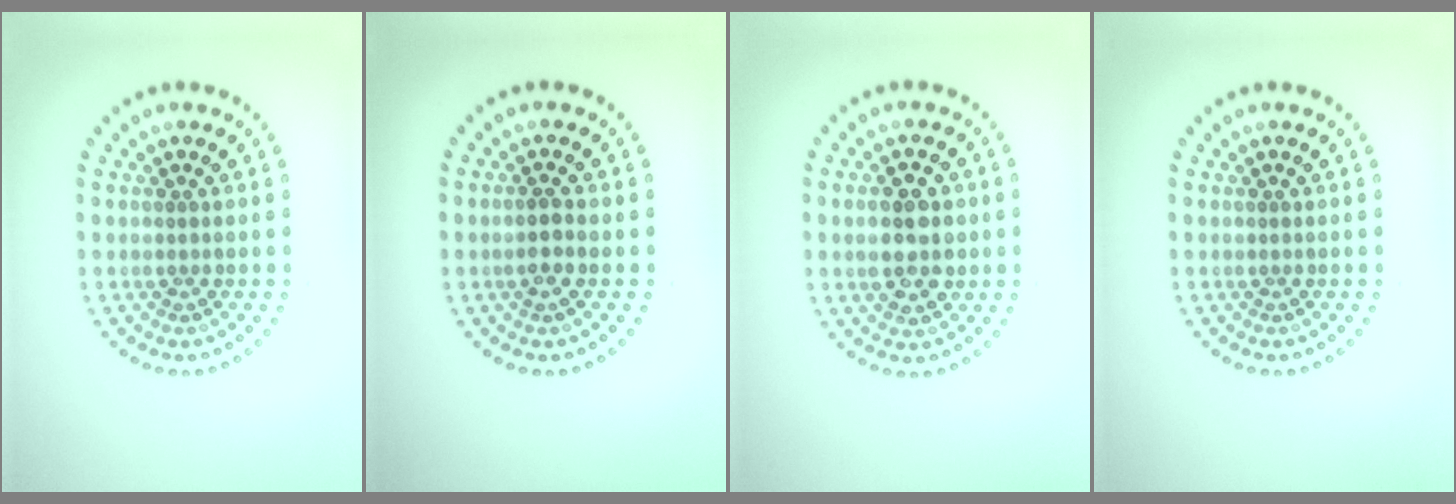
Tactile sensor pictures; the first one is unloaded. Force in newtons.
{"total": 1.0, "press": 0.9, "slide": 0.5}
{"total": 3.7, "press": 3.7, "slide": 0.5}
{"total": 0.0}